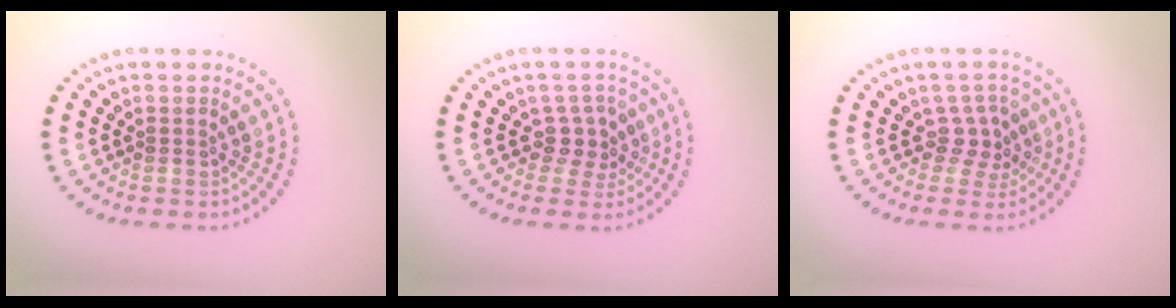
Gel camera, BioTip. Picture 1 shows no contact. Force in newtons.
{"total": 2.2, "press": 1.7, "slide": 1.5}
{"total": 2.1, "press": 1.5, "slide": 1.5}